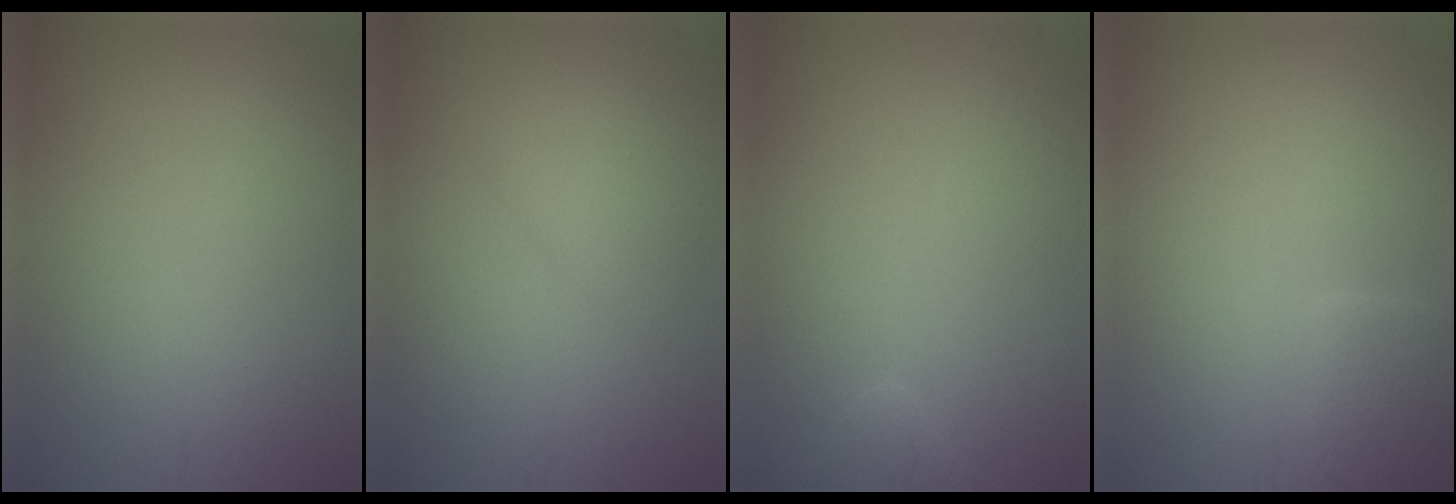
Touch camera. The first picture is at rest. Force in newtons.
{"total": 1.9, "press": 1.9, "slide": 0.1}
{"total": 1.4, "press": 1.4, "slide": 0.1}
{"total": 2.6, "press": 2.6, "slide": 0.1}